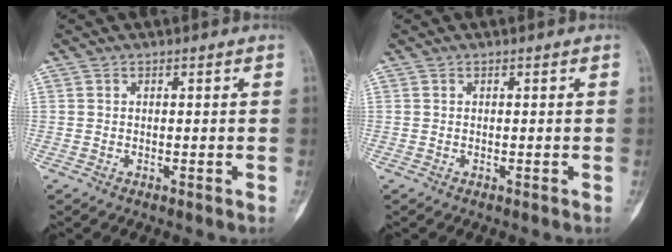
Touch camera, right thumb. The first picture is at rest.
{"total": 0.0}